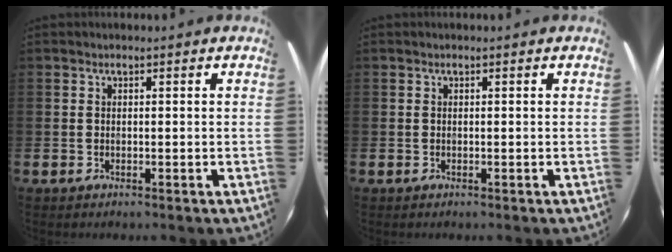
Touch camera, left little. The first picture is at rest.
{"total": 0.0}